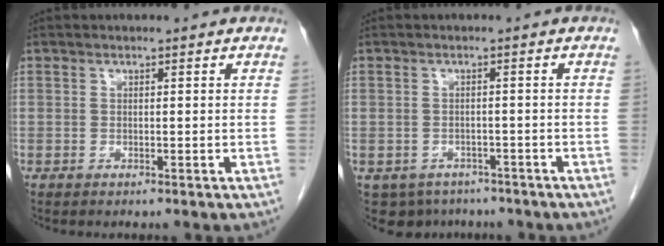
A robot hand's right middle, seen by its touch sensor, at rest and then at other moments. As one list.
[{"total": 6.3, "force": [-4.6, 4.3, 0.9], "torque": [-0.015, 0.002, -0.058]}]